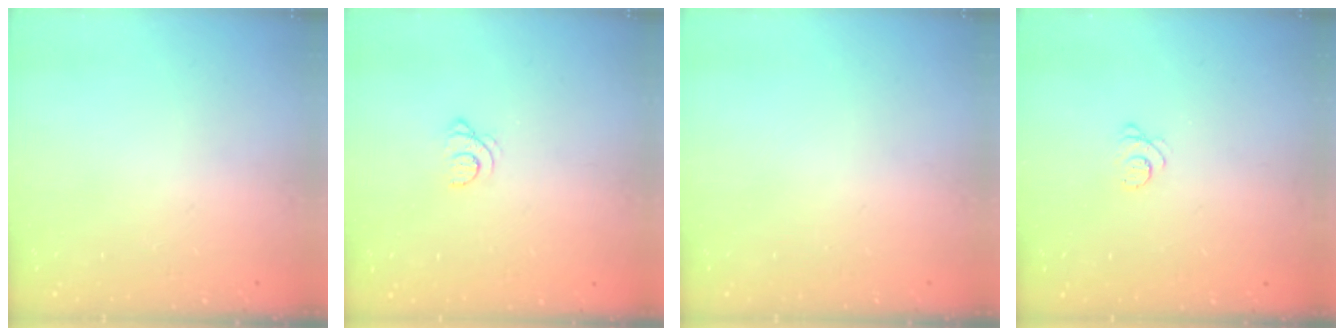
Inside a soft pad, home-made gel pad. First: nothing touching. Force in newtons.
{"total": 2.0, "press": 2.0, "slide": 0.2}
{"total": 0.0}
{"total": 2.8, "press": 2.8, "slide": 0.4}